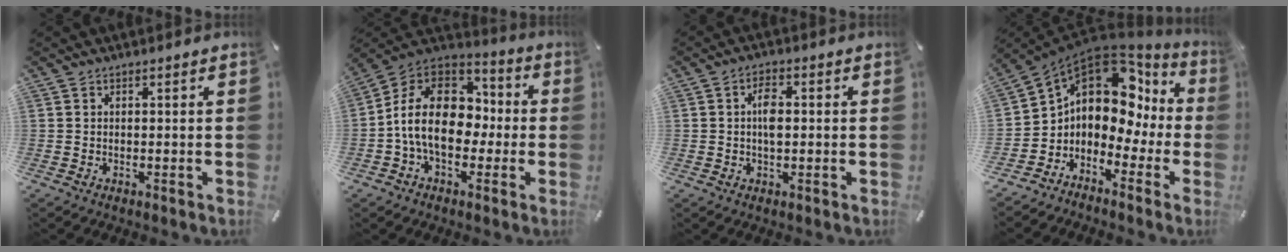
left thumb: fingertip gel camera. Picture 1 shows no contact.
{"total": 17.2, "force": [-2.1, 12.5, 11.7], "torque": [-0.237, 0.018, -0.039]}
{"total": 4.3, "force": [0.2, 2.2, 3.7], "torque": [-0.072, 0.001, -0.003]}
{"total": 10.8, "force": [2.8, 8.5, 6.1], "torque": [-0.098, -0.034, 0.042]}